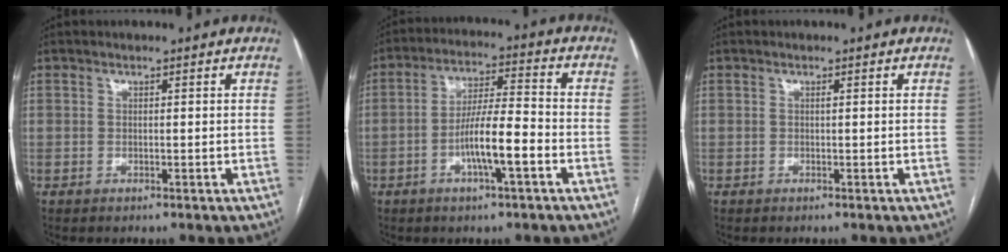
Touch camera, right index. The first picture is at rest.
{"total": 8.7, "force": [-3.2, 0.9, 8.0], "torque": [-0.152, 0.008, -0.055]}
{"total": 0.0}